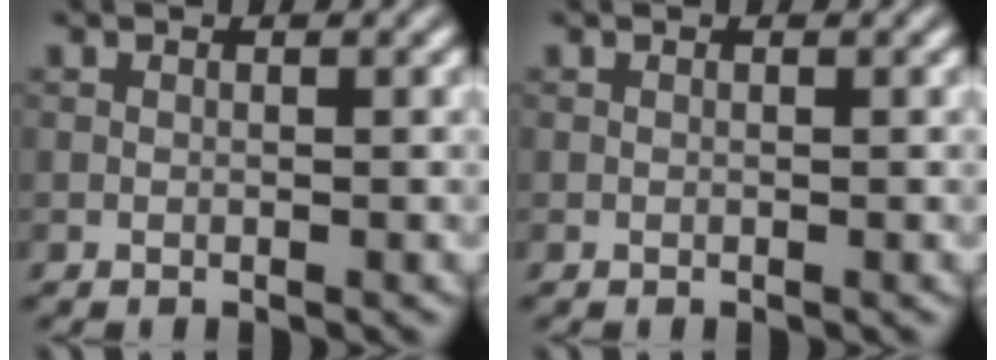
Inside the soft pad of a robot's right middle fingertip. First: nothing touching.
{"total": 0.0}